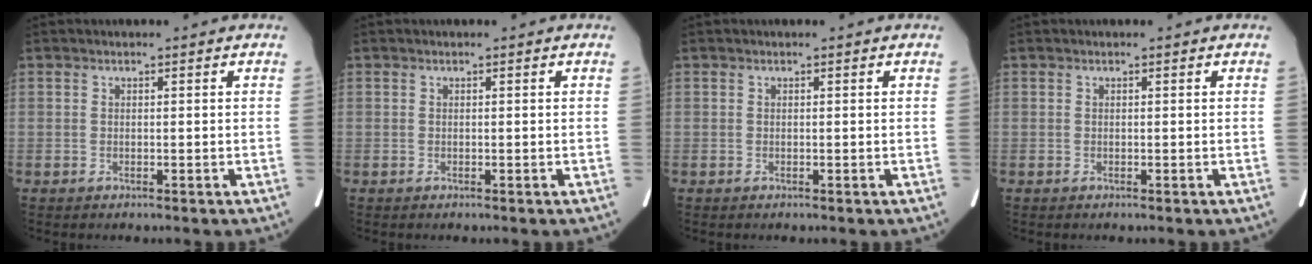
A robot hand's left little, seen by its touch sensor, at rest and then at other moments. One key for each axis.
{"total": 0.0}
{"total": 0.0}
{"total": 0.0}